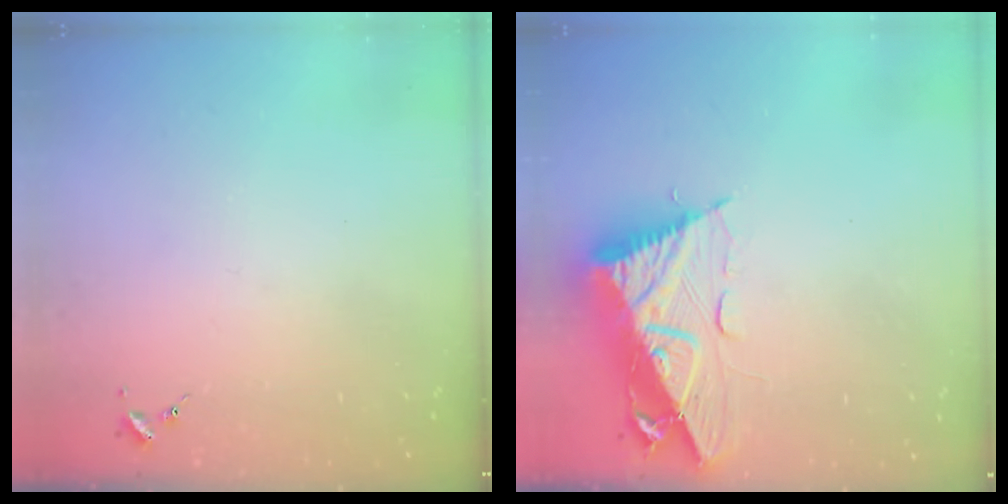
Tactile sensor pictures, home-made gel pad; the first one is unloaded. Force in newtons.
{"total": 13.3, "press": 13.2, "slide": 1.4}